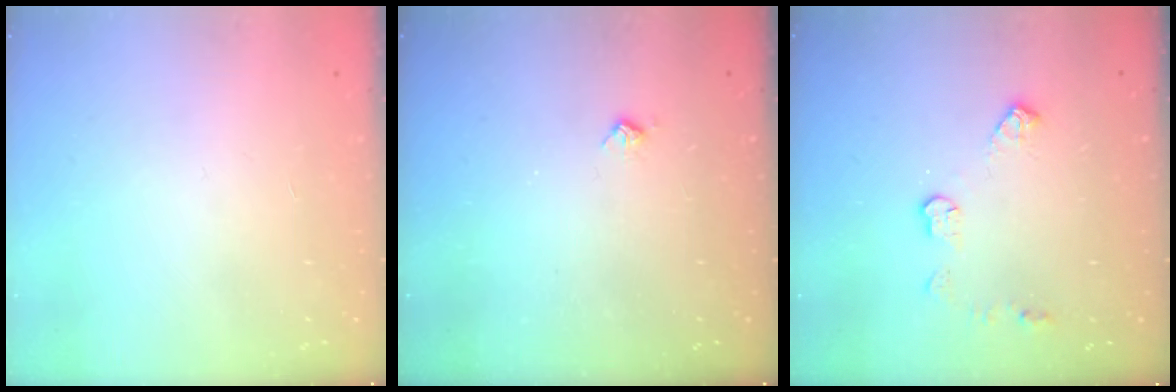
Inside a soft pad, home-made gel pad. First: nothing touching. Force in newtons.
{"total": 3.9, "press": 3.8, "slide": 0.7}
{"total": 7.4, "press": 7.4, "slide": 0.3}